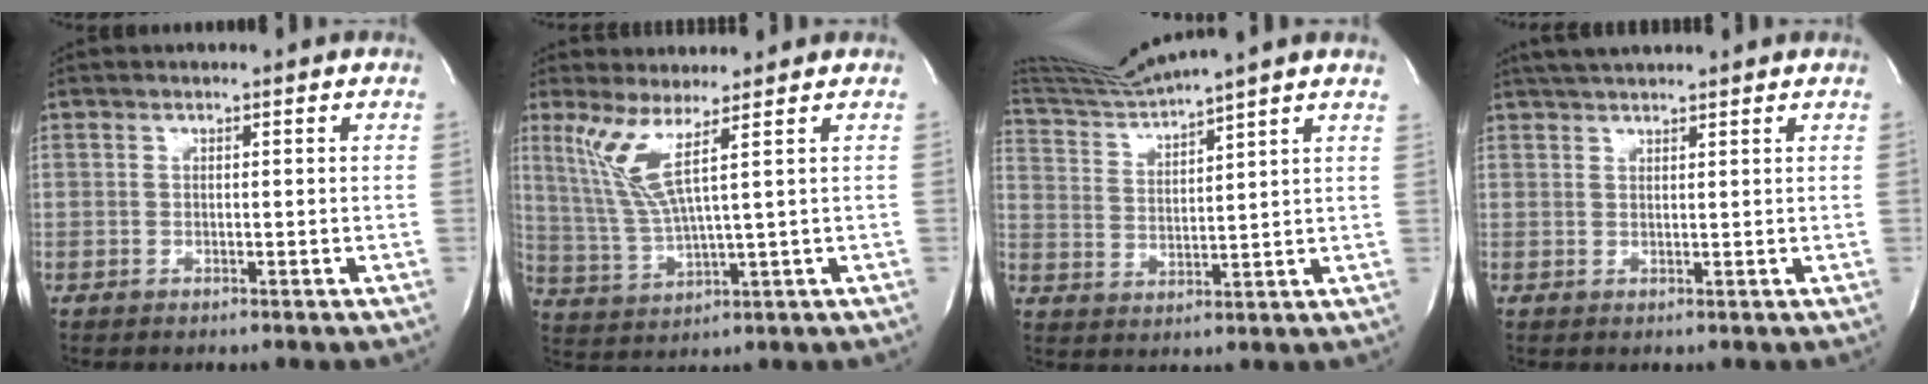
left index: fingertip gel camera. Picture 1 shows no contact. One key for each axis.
{"total": 6.4, "fx": 3.1, "fy": -0.8, "fz": 5.6, "tx": -0.128, "ty": -0.012, "tz": 0.073}
{"total": 8.5, "fx": 7.7, "fy": -2.5, "fz": 2.3, "tx": -0.054, "ty": -0.006, "tz": 0.146}
{"total": 5.0, "fx": 4.5, "fy": 0.4, "fz": 2.2, "tx": -0.039, "ty": 0.029, "tz": 0.075}